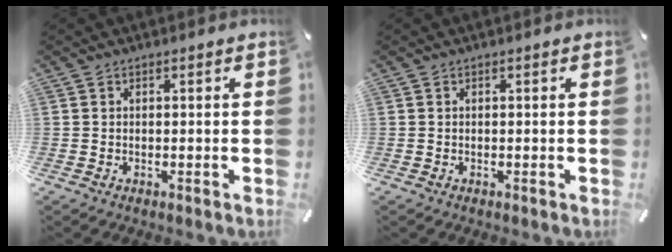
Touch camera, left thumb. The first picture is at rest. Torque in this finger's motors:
{"motor_torque": [0.29, 0.28, 0.00, 0.00, 0.00]}